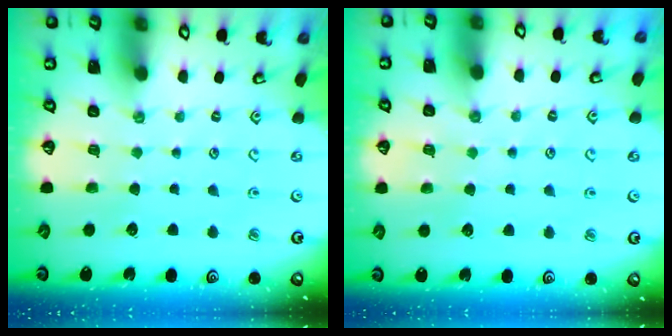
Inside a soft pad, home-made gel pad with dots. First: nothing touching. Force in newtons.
{"total": 4.7, "press": 4.6, "slide": 0.4}